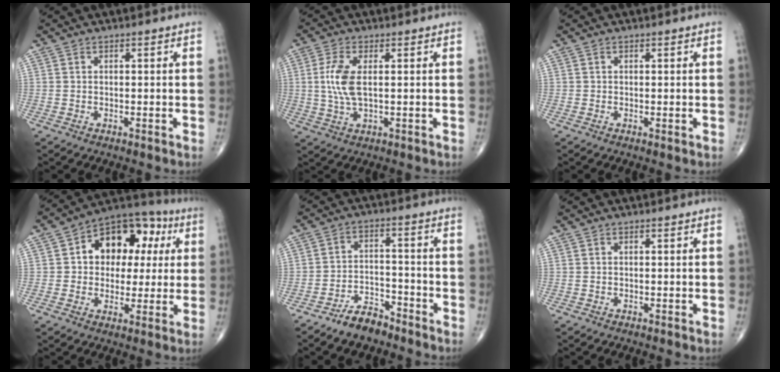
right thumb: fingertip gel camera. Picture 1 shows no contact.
{"total": 6.7, "force": [0.7, 2.7, 6.1], "torque": [-0.146, -0.002, 0.015]}
{"total": 0.0}
{"total": 15.6, "force": [3.5, 11.3, 10.2], "torque": [-0.080, 0.023, 0.044]}
{"total": 6.4, "force": [-5.2, 2.9, 2.4], "torque": [-0.028, 0.037, -0.095]}
{"total": 0.0}